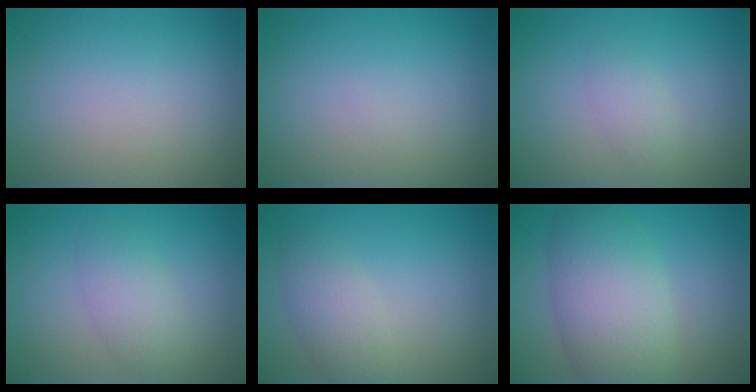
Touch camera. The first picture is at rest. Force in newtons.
{"total": 0.0}
{"total": 1.5, "press": 1.5, "slide": 0.1}
{"total": 2.7, "press": 2.7, "slide": 0.1}
{"total": 2.7, "press": 2.7, "slide": 0.1}
{"total": 7.0, "press": 7.0, "slide": 0.3}